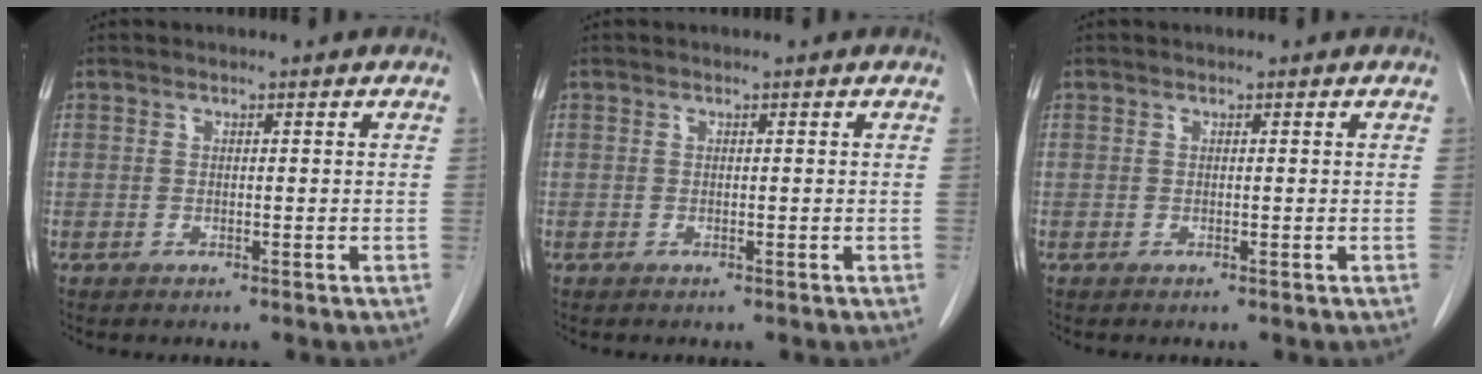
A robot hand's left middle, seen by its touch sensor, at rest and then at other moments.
{"total": 0.0}
{"total": 0.0}